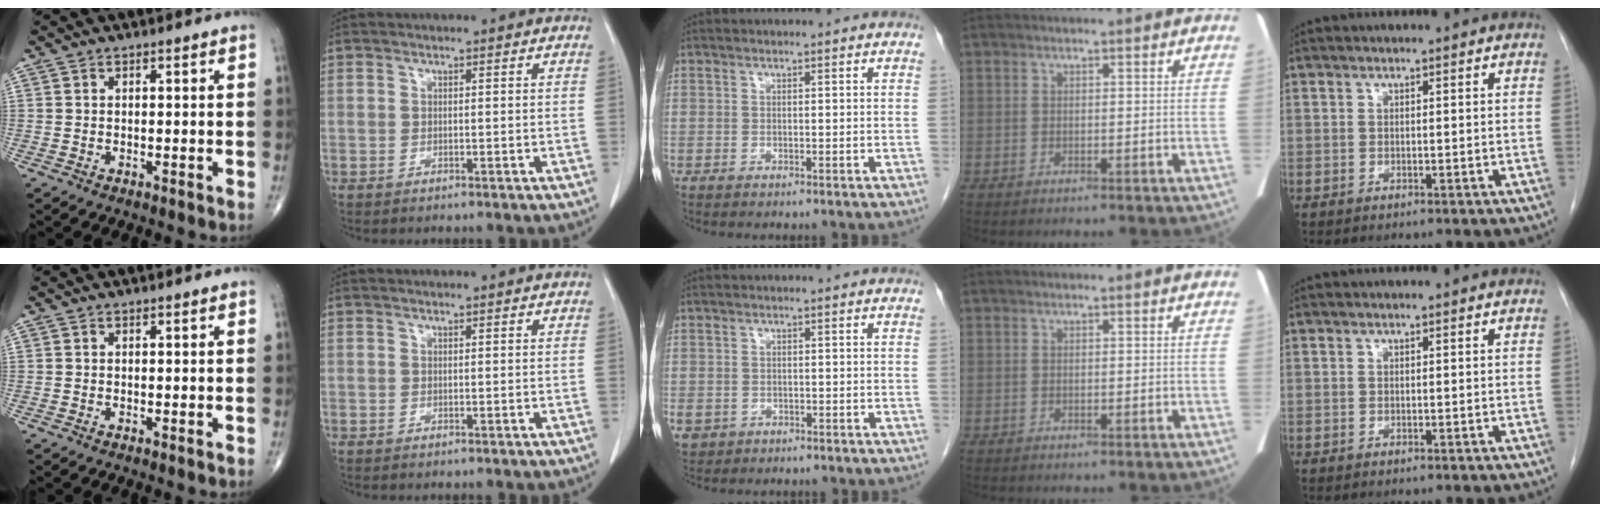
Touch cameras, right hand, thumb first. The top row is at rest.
{"middle": {"total": 3.8, "force": [-1.8, 3.2, 1.0], "torque": [-0.024, -0.001, -0.024]}}